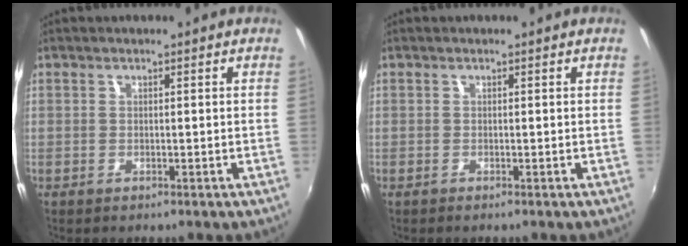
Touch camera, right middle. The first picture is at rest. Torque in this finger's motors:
{"motor_torque": [0.00, 0.00, 0.00, 0.00]}